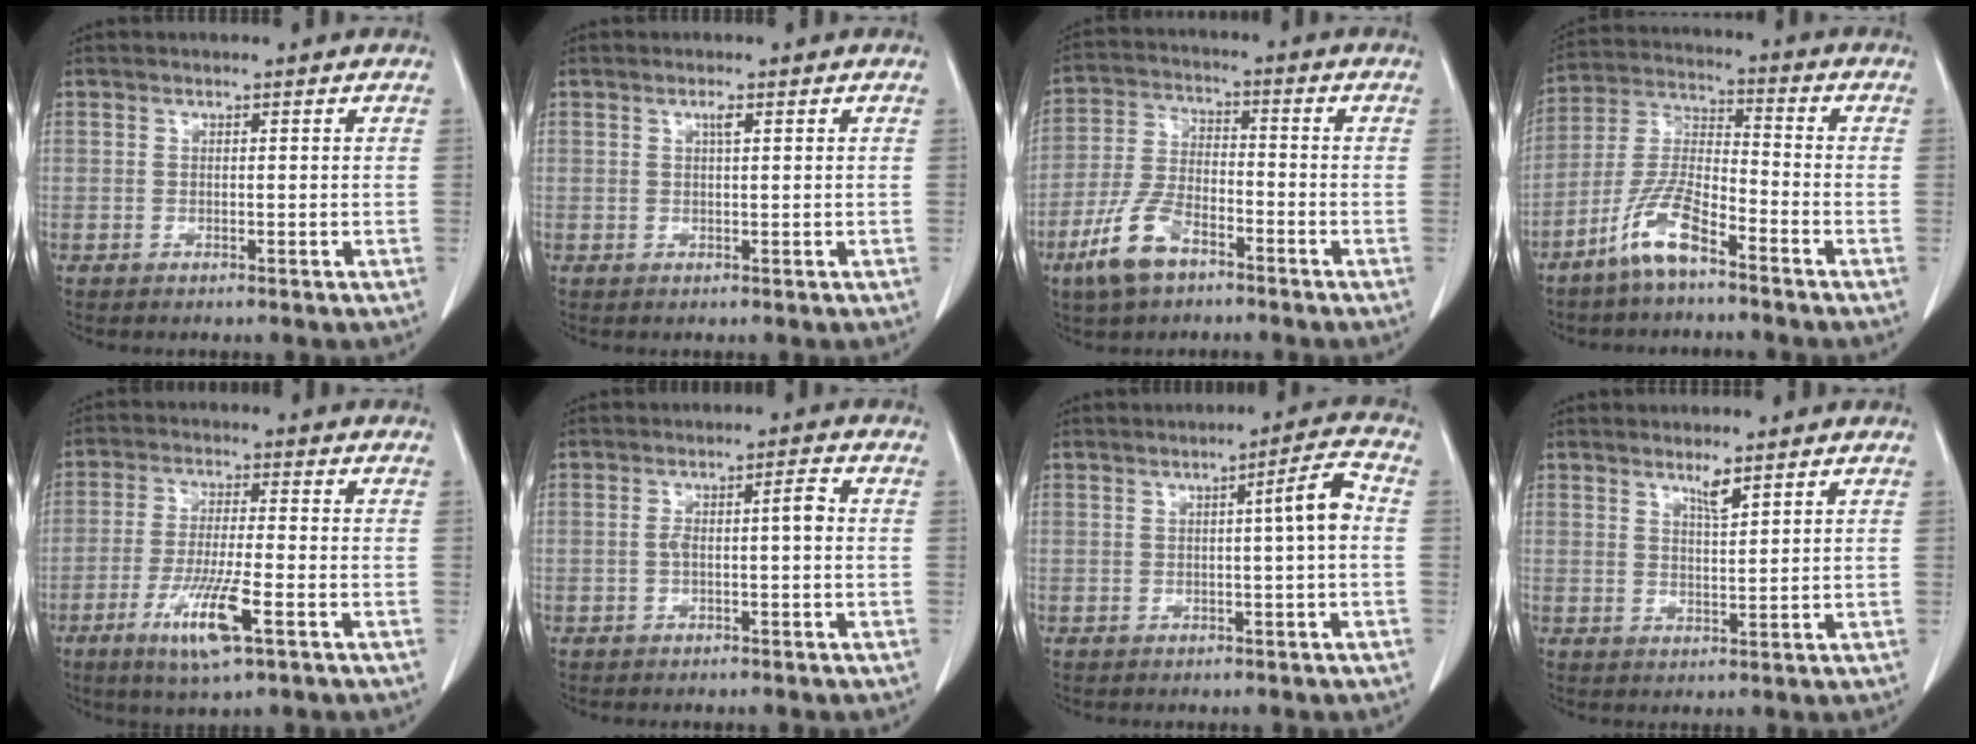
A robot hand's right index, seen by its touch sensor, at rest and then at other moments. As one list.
[{"total": 1.1, "force": [0.5, 0.1, 1.0], "torque": [-0.019, 0.001, 0.008]}, {"total": 9.3, "force": [-5.7, 3.9, 6.2], "torque": [-0.145, -0.002, -0.112]}, {"total": 9.2, "force": [-6.1, 1.8, 6.7], "torque": [-0.149, -0.007, -0.128]}, {"total": 9.2, "force": [-4.2, 0.7, 8.1], "torque": [-0.155, -0.021, -0.073]}, {"total": 3.6, "force": [-0.2, 0.5, 3.5], "torque": [-0.064, 0.014, -0.001]}, {"total": 4.6, "force": [0.0, -0.2, 4.6], "torque": [-0.066, 0.009, 0.000]}, {"total": 2.6, "force": [1.9, 0.1, 1.8], "torque": [-0.035, -0.006, 0.036]}]